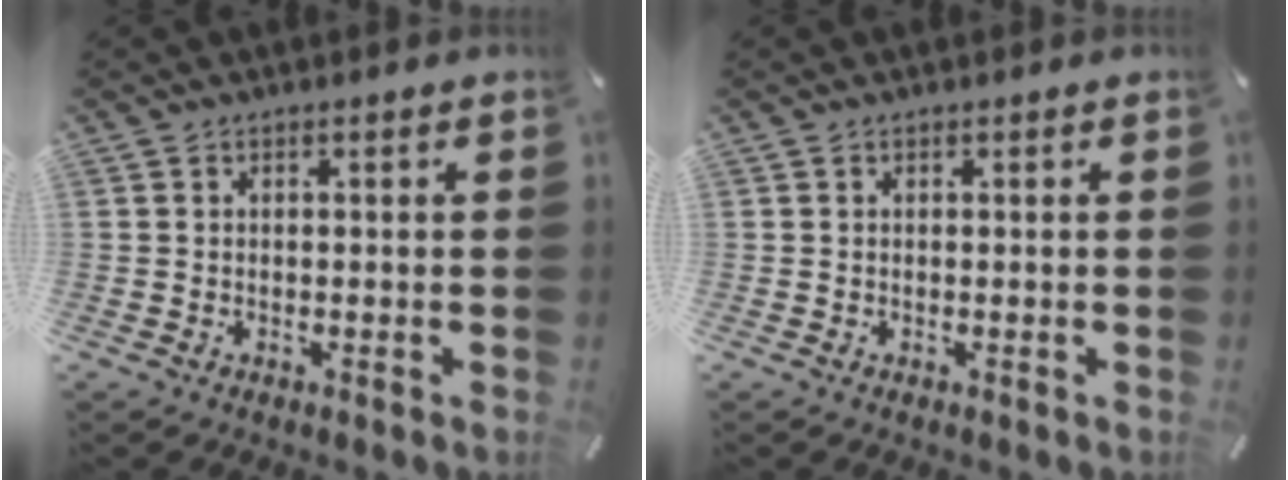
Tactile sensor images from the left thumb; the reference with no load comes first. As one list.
[{"total": 0.0}]